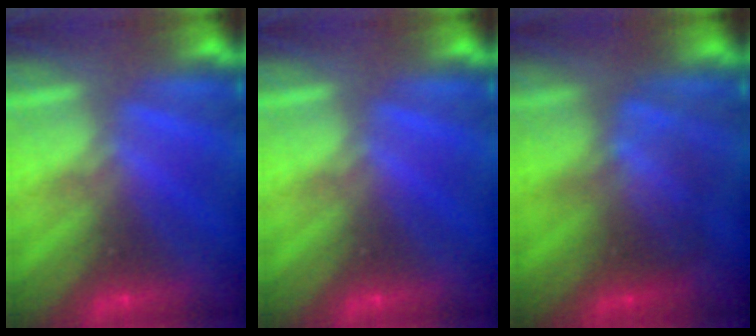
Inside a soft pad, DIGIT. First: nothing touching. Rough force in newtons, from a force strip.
{"total": 0.0}
{"total": 2.1}